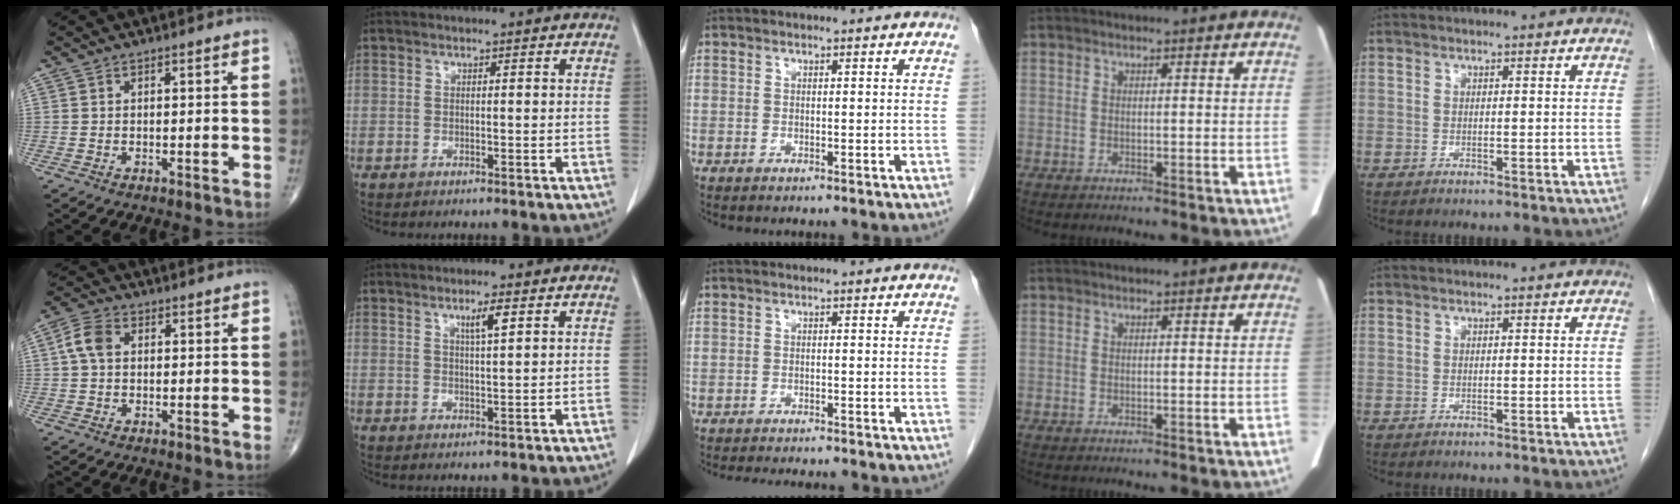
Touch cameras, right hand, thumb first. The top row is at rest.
{"thumb": {"total": 4.9, "force": [0.7, 3.4, 3.5], "torque": [-0.074, 0.015, 0.009]}, "index": {"total": 2.9, "force": [1.5, 0.1, 2.5], "torque": [-0.045, -0.003, 0.026]}, "middle": {"total": 6.7, "force": [-6.1, 1.0, 2.5], "torque": [-0.030, -0.008, -0.084]}}